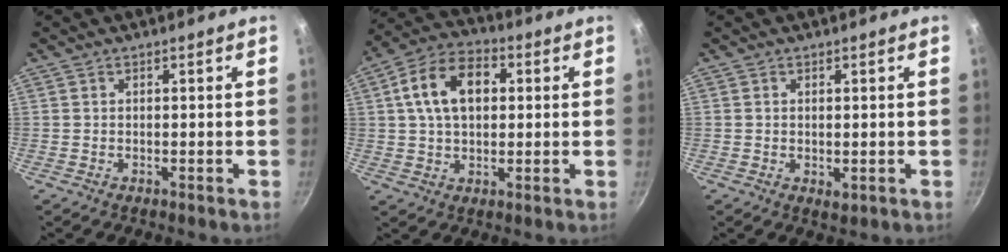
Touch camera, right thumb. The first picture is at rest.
{"total": 12.9, "force": [2.7, 8.4, 9.4], "torque": [-0.141, 0.019, 0.032]}
{"total": 1.6, "force": [0.2, 0.9, 1.3], "torque": [-0.019, -0.005, 0.003]}